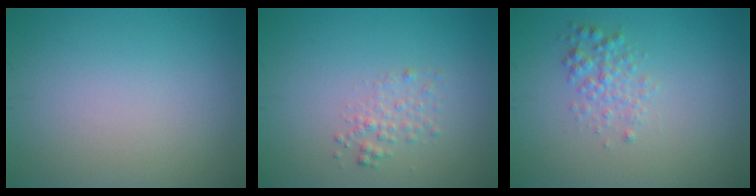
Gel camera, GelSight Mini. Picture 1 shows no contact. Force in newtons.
{"total": 1.5, "press": 1.5, "slide": 0.0}
{"total": 1.9, "press": 1.9, "slide": 0.0}